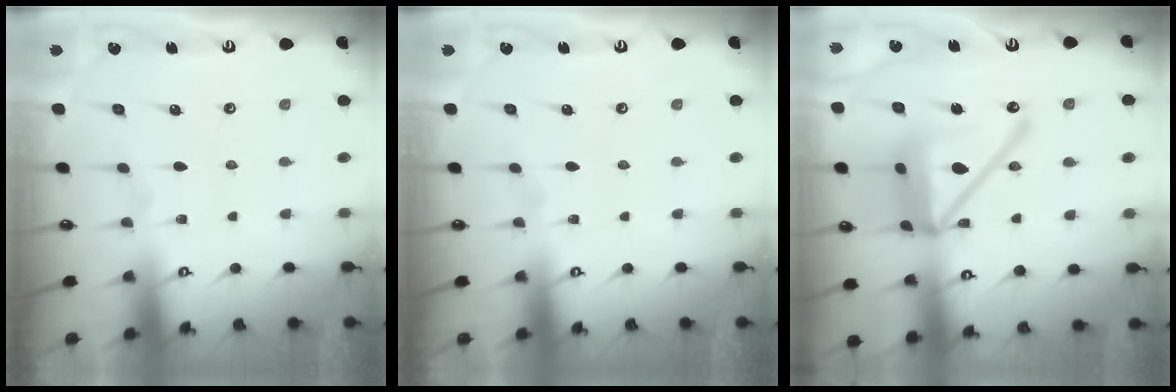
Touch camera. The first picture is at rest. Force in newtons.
{"total": 0.0}
{"total": 21.2, "press": 21.1, "slide": 2.0}